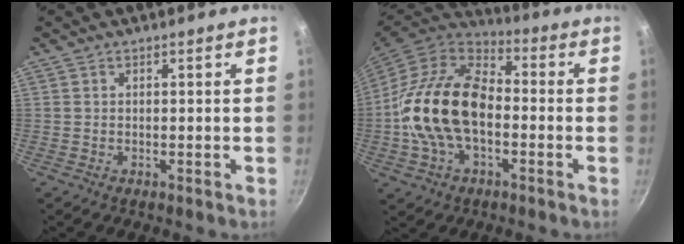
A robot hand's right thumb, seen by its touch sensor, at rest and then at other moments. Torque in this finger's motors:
{"motor_torque": [1.82, 3.19, 1.53, -1.24, 0.26]}